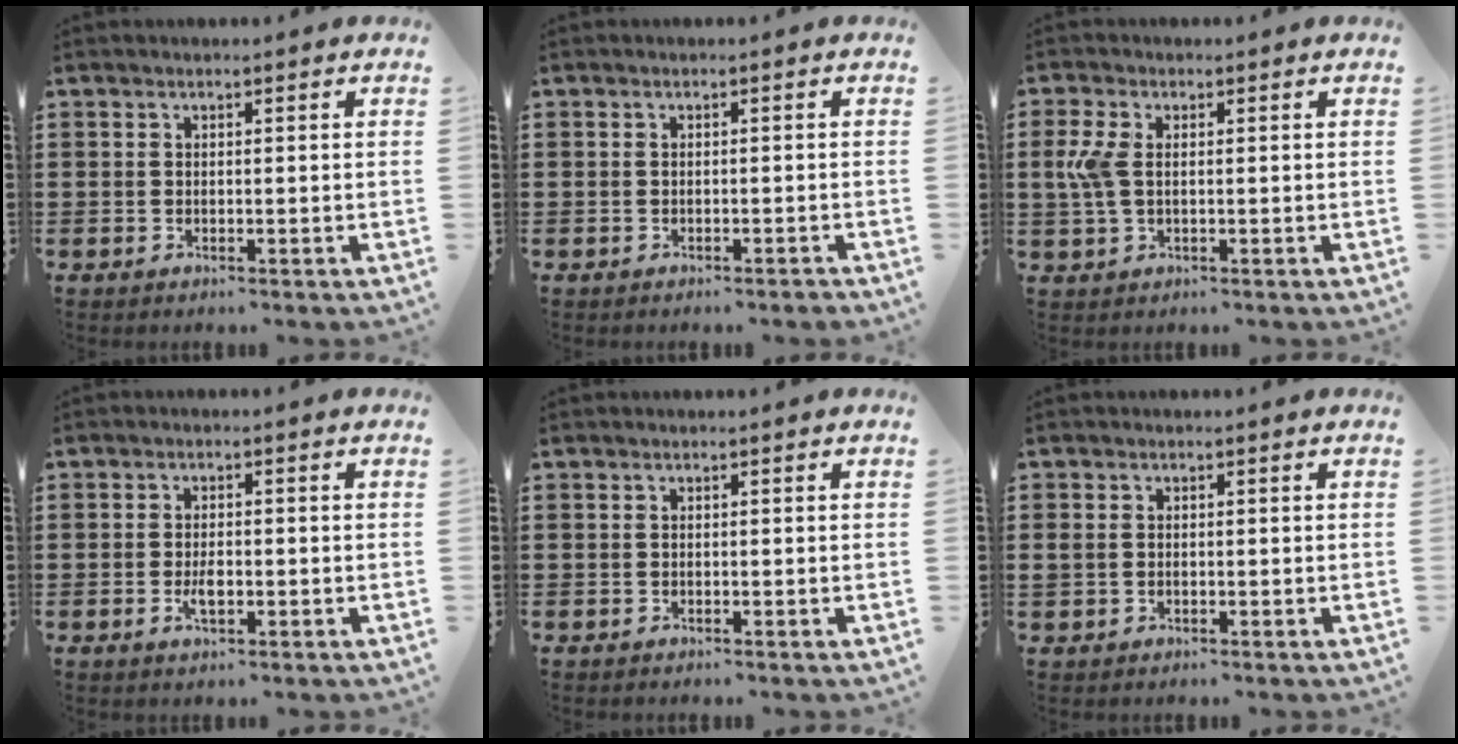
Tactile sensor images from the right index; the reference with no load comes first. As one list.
[{"total": 0.7, "force": [-0.6, 0.0, 0.3], "torque": [-0.007, -0.003, -0.012]}, {"total": 4.8, "force": [0.3, 2.6, 4.1], "torque": [-0.120, -0.003, -0.006]}, {"total": 2.6, "force": [-0.7, 1.0, 2.3], "torque": [-0.050, -0.002, -0.015]}, {"total": 0.0}, {"total": 1.0, "force": [-0.2, 0.8, 0.6], "torque": [-0.015, 0.005, -0.005]}]